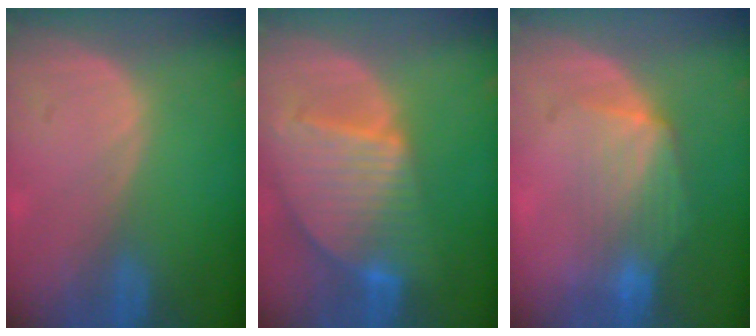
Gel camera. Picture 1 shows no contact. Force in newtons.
{"total": 9.6, "press": 8.2, "slide": 4.8}
{"total": 6.9, "press": 6.4, "slide": 2.7}